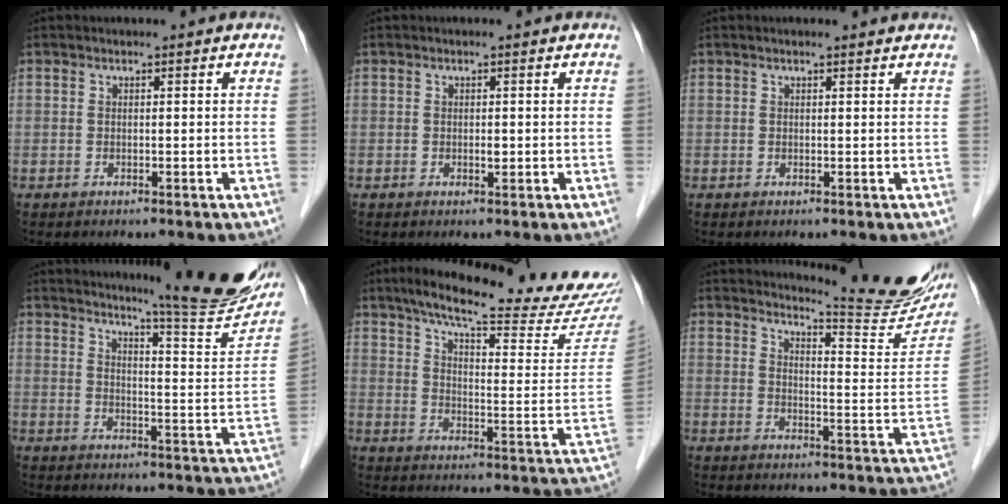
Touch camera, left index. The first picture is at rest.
{"total": 0.7, "force": [0.0, 0.3, 0.6], "torque": [-0.008, 0.000, 0.000]}
{"total": 2.1, "force": [1.9, 0.3, 0.8], "torque": [-0.016, 0.014, 0.019]}
{"total": 17.1, "force": [15.6, -0.1, 7.1], "torque": [-0.097, -0.078, 0.190]}
{"total": 24.7, "force": [21.4, 1.8, 12.1], "torque": [-0.178, -0.054, 0.278]}
{"total": 15.7, "force": [14.9, 0.3, 4.8], "torque": [-0.070, -0.086, 0.175]}